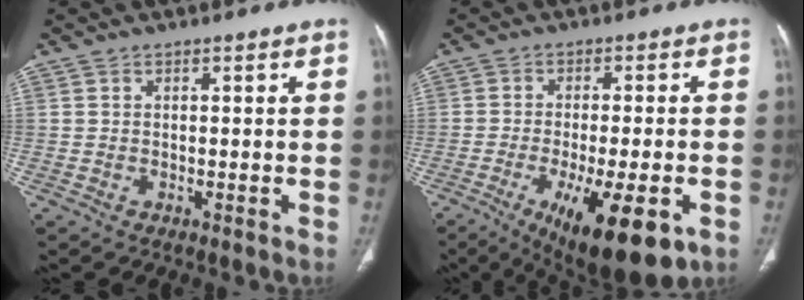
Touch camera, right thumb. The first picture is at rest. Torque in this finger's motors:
{"motor_torque": [0.92, 1.34, 0.28, -0.37, 0.14]}